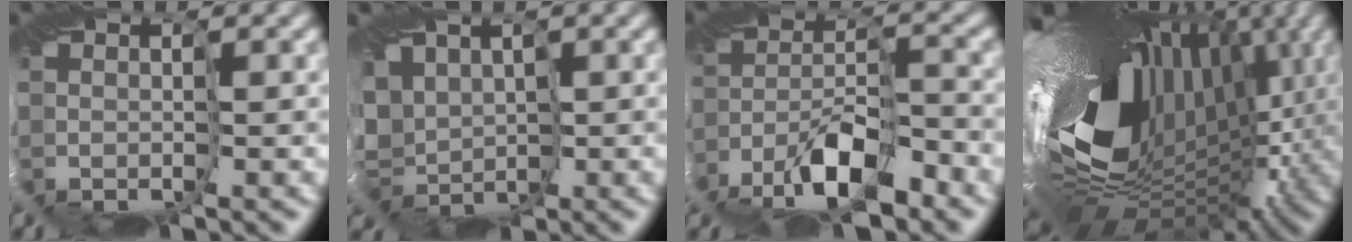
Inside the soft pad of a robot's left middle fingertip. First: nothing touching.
{"total": 7.5, "force": [0.8, 6.0, 4.3], "torque": [-0.058, -0.006, 0.012]}
{"total": 4.3, "force": [-3.9, 0.6, 1.8], "torque": [-0.014, 0.002, -0.075]}
{"total": 17.7, "force": [0.8, 10.7, 14.1], "torque": [-0.242, -0.049, 0.012]}